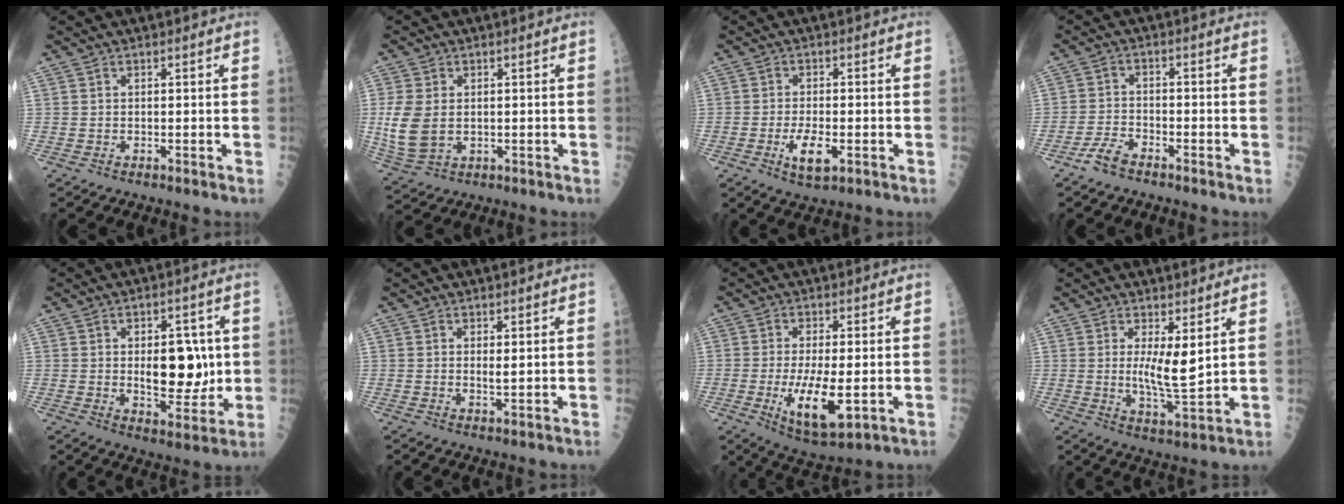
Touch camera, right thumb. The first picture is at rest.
{"total": 8.7, "force": [0.0, 5.9, 6.4], "torque": [-0.142, -0.005, 0.011]}
{"total": 5.5, "force": [-1.8, 2.2, 4.8], "torque": [-0.080, 0.000, -0.026]}
{"total": 4.0, "force": [-3.1, 1.4, 2.1], "torque": [-0.043, 0.020, -0.060]}
{"total": 11.5, "force": [0.7, 6.4, 9.6], "torque": [-0.089, -0.011, 0.020]}
{"total": 1.3, "force": [0.5, 0.3, 1.2], "torque": [-0.020, -0.006, 0.009]}
{"total": 11.1, "force": [-2.1, 3.7, 10.2], "torque": [-0.178, -0.023, -0.024]}
{"total": 6.4, "force": [2.0, 1.3, 6.0], "torque": [-0.107, -0.029, 0.043]}